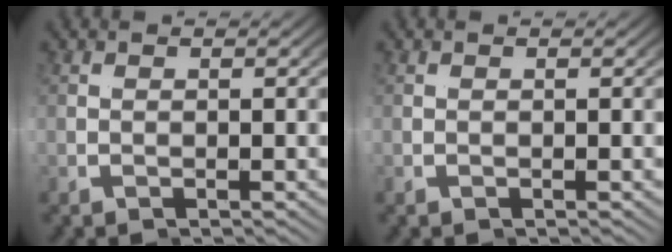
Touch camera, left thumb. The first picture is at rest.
{"total": 0.0}